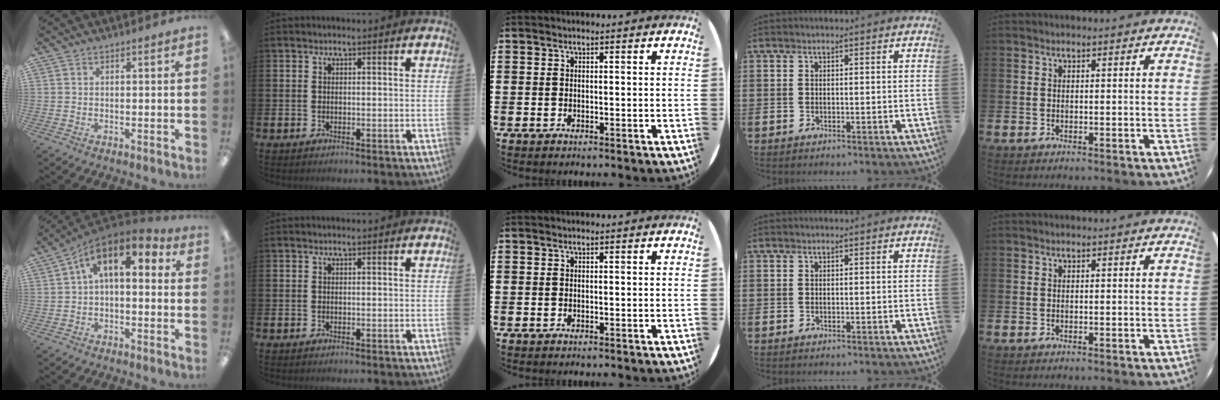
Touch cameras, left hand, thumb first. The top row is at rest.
{"thumb": {"total": 10.0, "force": [3.9, 4.8, 7.9], "torque": [-0.142, -0.015, 0.071]}}